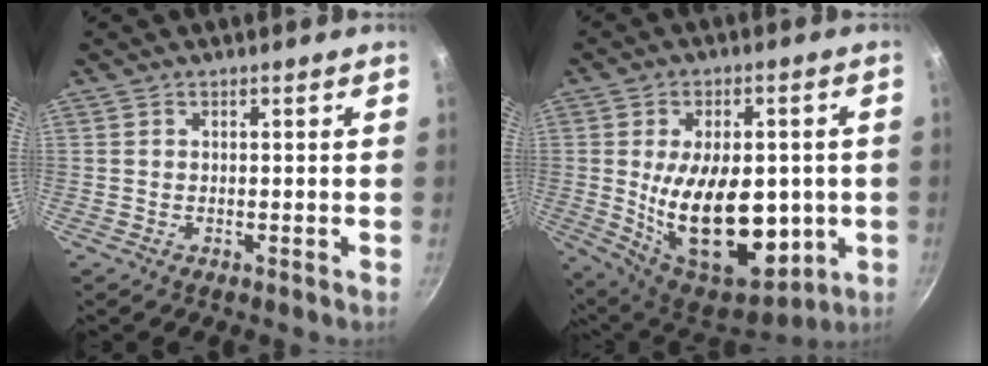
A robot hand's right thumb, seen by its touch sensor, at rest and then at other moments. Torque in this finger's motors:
{"motor_torque": [-0.38, 1.69, 1.14, -0.23, 0.19]}